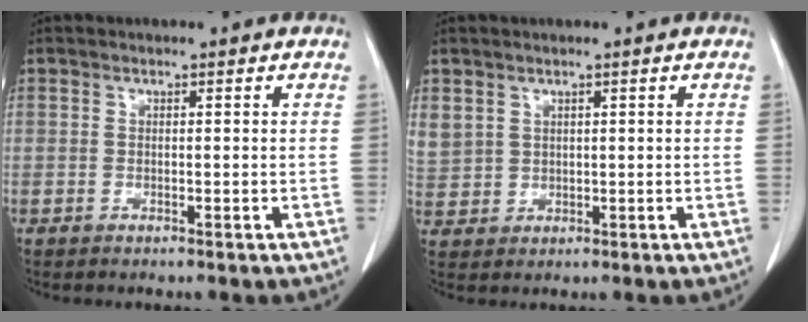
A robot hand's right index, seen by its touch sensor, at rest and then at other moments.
{"total": 6.5, "force": [2.7, 5.5, 2.1], "torque": [-0.076, 0.013, 0.069]}